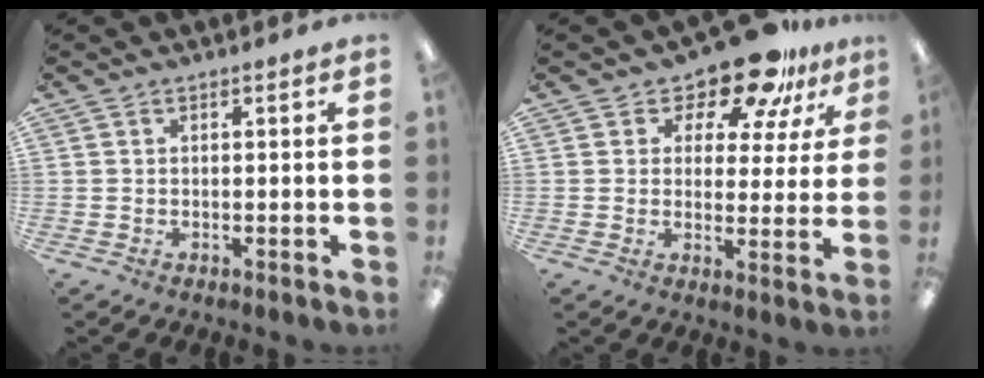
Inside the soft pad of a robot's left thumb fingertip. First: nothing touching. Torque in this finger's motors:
{"motor_torque": [0.21, 0.33, -0.19, 0.06, 0.06]}